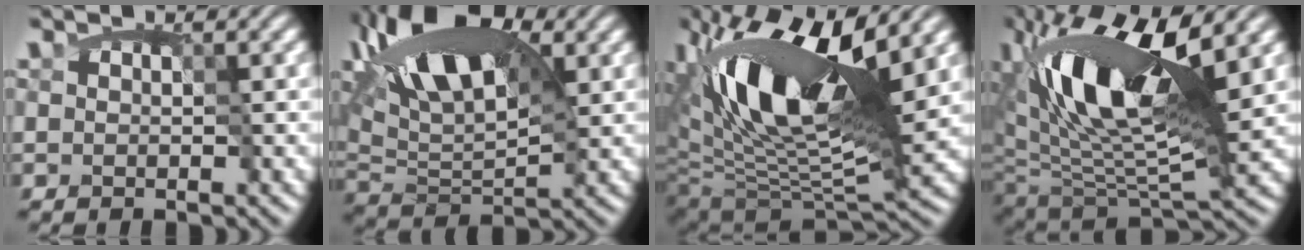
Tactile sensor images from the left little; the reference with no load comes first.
{"total": 9.9, "force": [3.1, 5.0, 8.0], "torque": [-0.148, 0.011, 0.050]}
{"total": 12.1, "force": [3.7, 4.9, 10.5], "torque": [-0.189, 0.007, 0.059]}
{"total": 10.4, "force": [2.8, 3.9, 9.2], "torque": [-0.160, -0.006, 0.053]}